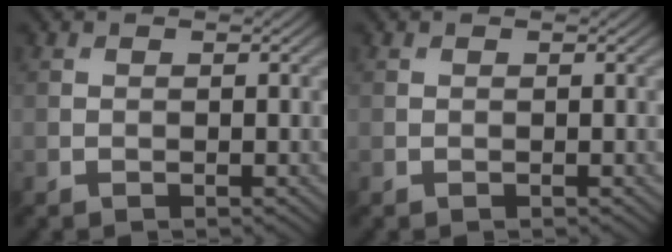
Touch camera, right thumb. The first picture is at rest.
{"total": 0.0}